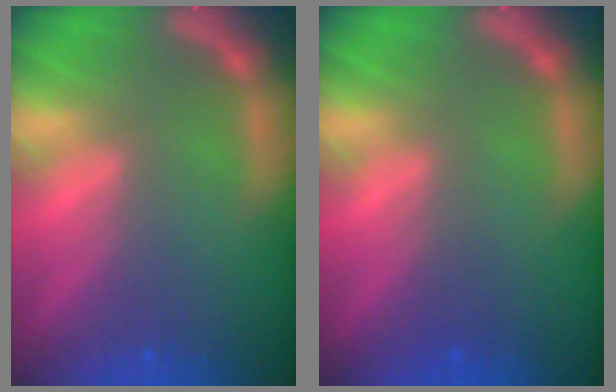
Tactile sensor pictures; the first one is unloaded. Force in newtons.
{"total": 0.9}